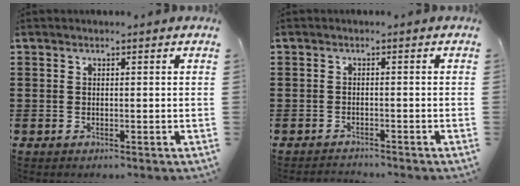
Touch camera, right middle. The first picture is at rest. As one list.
[{"total": 1.3, "force": [-1.3, 0.1, -0.2], "torque": [0.000, 0.003, -0.030]}]